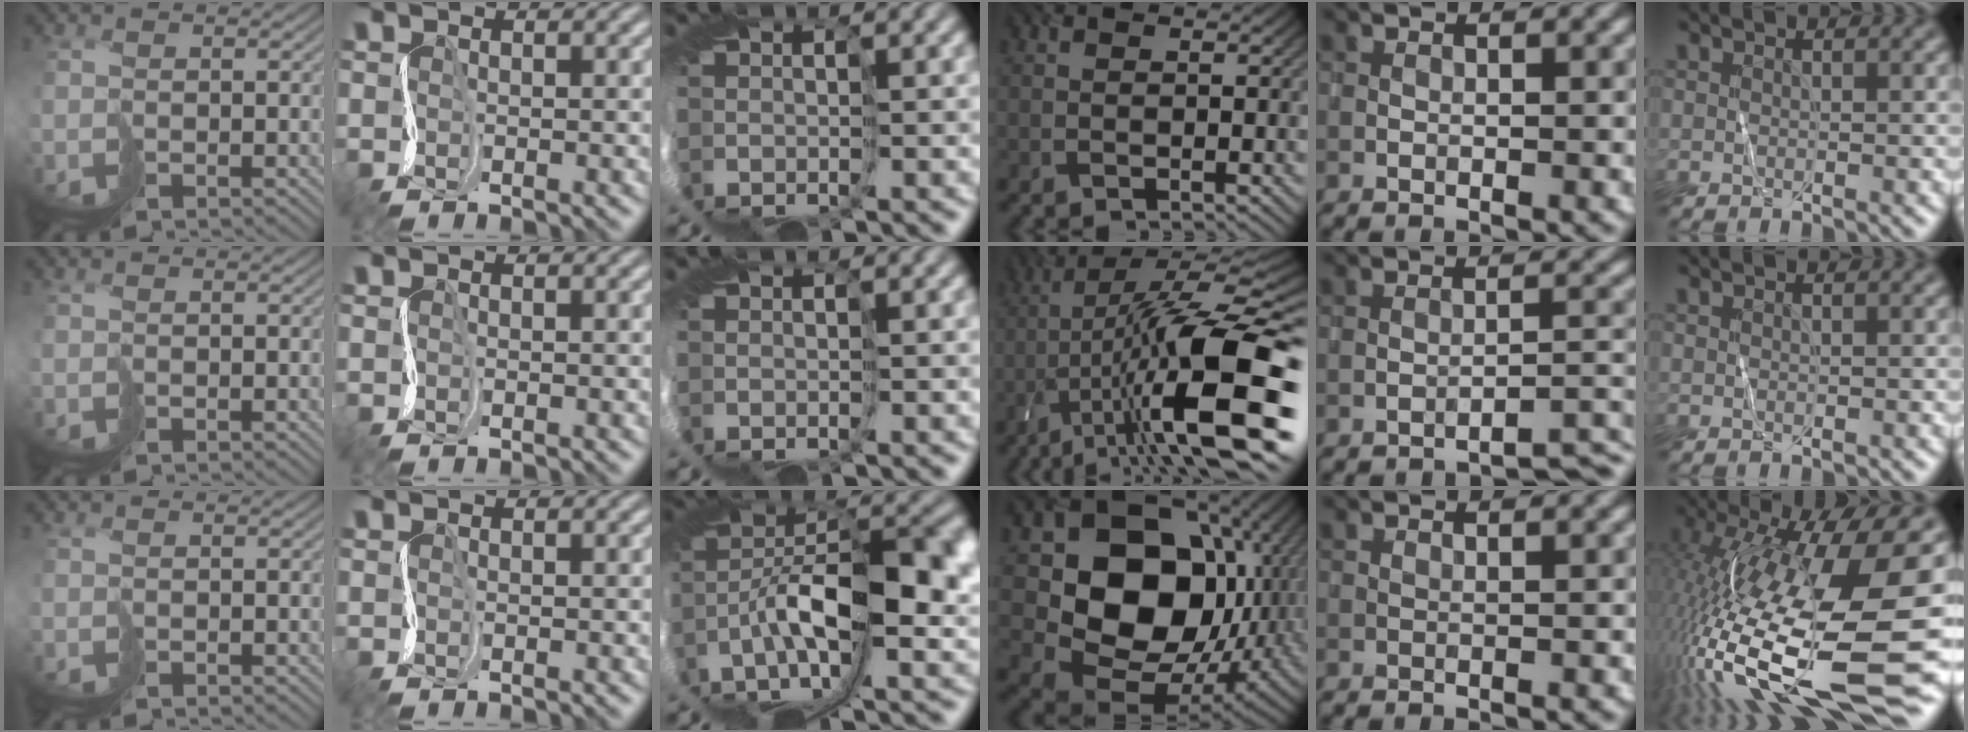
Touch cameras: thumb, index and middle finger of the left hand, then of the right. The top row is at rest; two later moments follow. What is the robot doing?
{"motion": "cut", "object": "tape"}